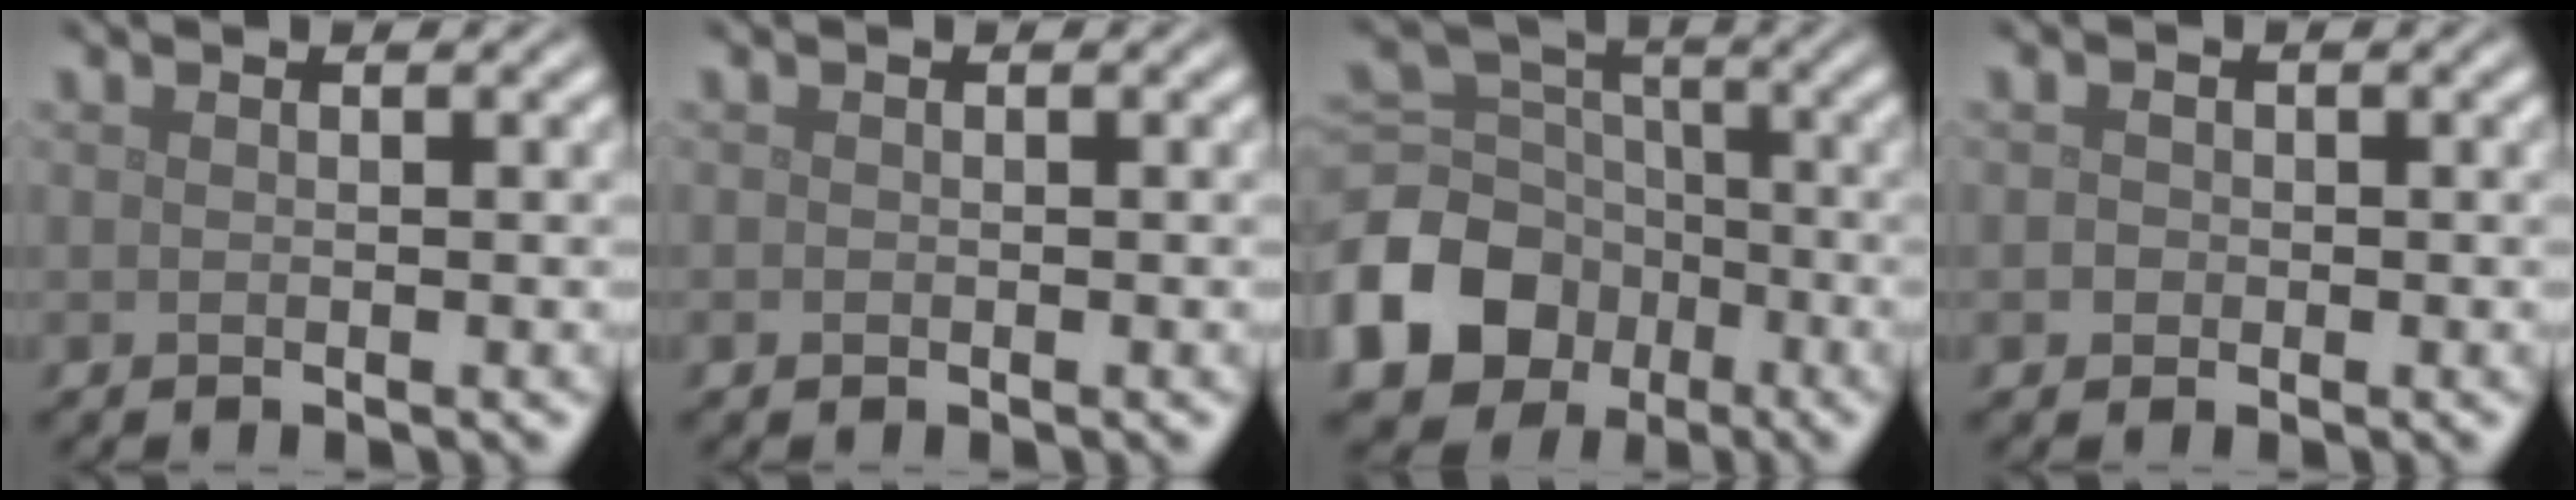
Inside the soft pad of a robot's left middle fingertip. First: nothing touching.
{"total": 0.0}
{"total": 13.2, "force": [-6.1, 10.6, 4.9], "torque": [-0.140, -0.030, -0.127]}
{"total": 1.1, "force": [0.0, 1.0, 0.3], "torque": [0.001, 0.000, -0.005]}